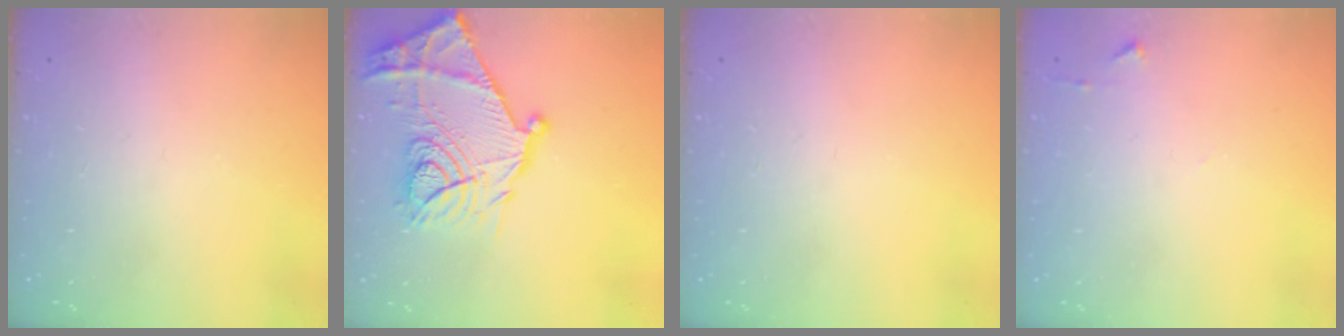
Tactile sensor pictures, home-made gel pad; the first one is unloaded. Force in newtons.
{"total": 22.8, "press": 22.7, "slide": 1.7}
{"total": 0.0}
{"total": 5.1, "press": 5.1, "slide": 0.6}